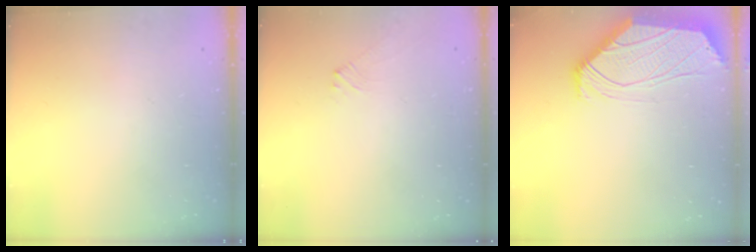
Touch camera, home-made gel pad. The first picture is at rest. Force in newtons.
{"total": 0.7, "press": 0.6, "slide": 0.3}
{"total": 0.7, "press": 0.5, "slide": 0.4}